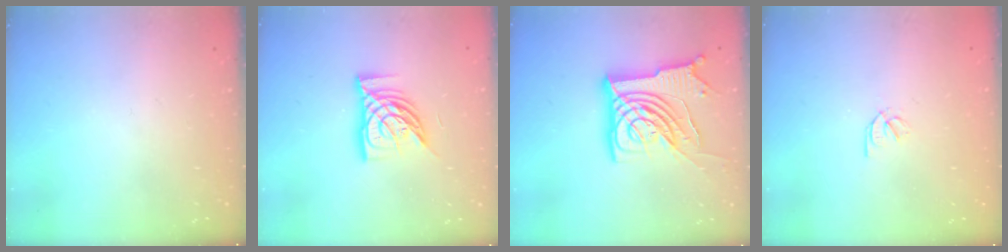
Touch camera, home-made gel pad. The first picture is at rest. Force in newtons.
{"total": 11.6, "press": 11.5, "slide": 1.5}
{"total": 17.0, "press": 16.9, "slide": 1.7}
{"total": 2.0, "press": 2.0, "slide": 0.3}